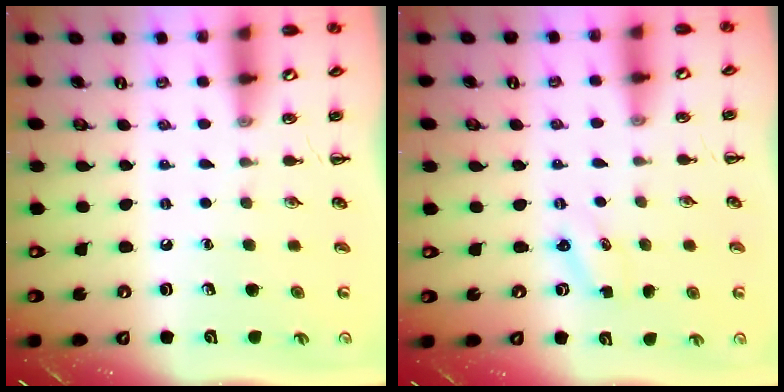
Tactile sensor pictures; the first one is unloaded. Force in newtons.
{"total": 1.3, "press": 1.2, "slide": 0.4}